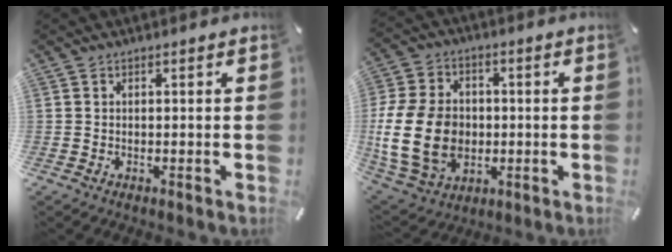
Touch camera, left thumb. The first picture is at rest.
{"total": 18.5, "force": [-1.7, 14.0, 12.0], "torque": [-0.252, 0.005, -0.031]}